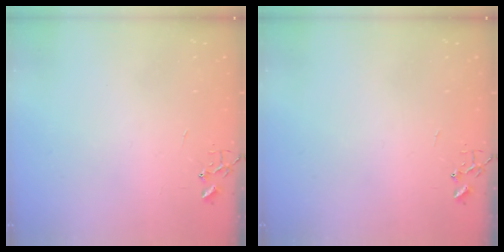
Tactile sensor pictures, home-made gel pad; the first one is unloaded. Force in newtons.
{"total": 0.0}